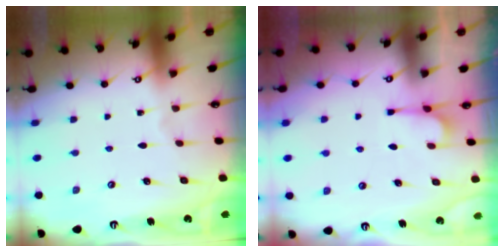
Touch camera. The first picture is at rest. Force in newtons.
{"total": 1.1, "press": 0.2, "slide": 1.1}